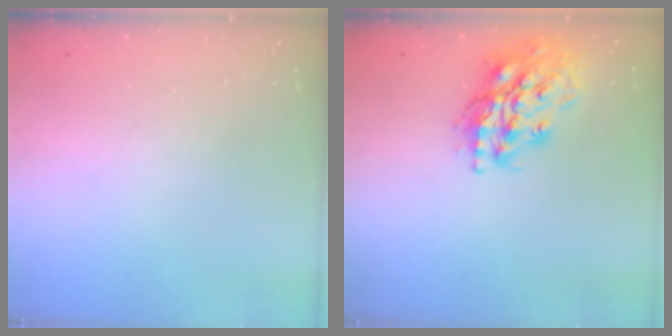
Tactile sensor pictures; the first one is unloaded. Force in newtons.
{"total": 17.4, "press": 17.3, "slide": 2.4}